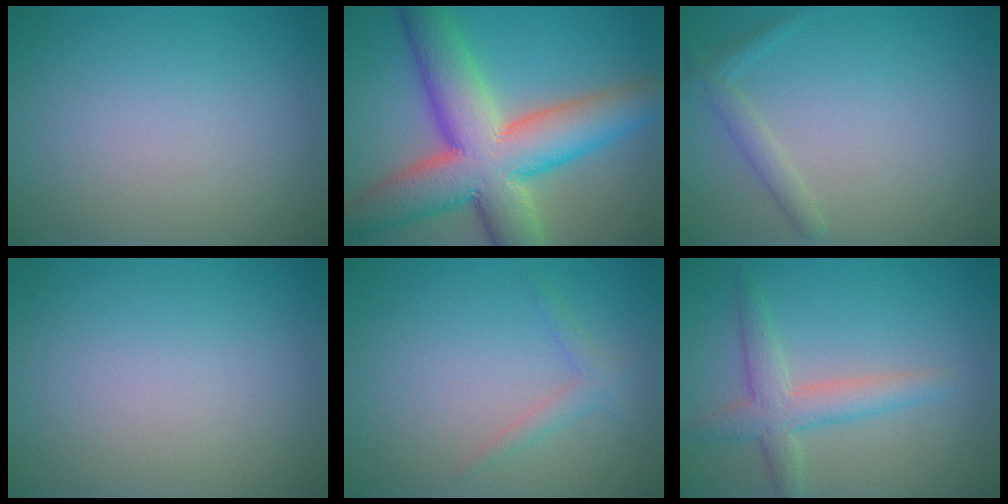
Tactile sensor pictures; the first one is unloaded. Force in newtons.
{"total": 12.6, "press": 12.6, "slide": 0.5}
{"total": 1.5, "press": 1.5, "slide": 0.1}
{"total": 0.0}
{"total": 1.4, "press": 1.4, "slide": 0.1}
{"total": 3.6, "press": 3.6, "slide": 0.3}